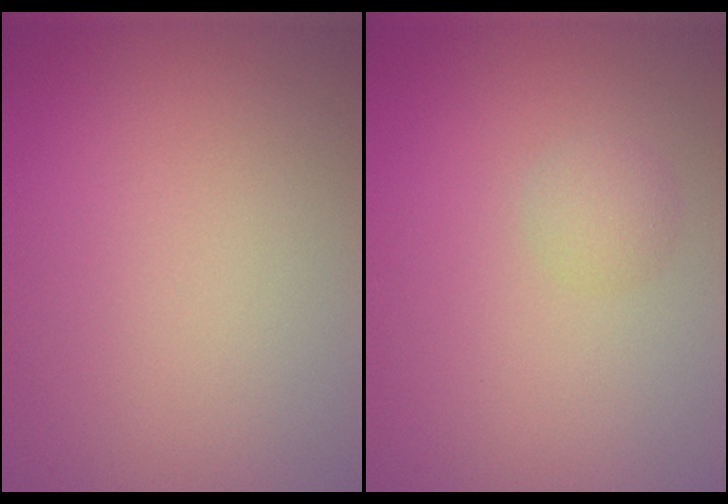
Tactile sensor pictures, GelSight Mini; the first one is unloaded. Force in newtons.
{"total": 1.4, "press": 1.4, "slide": 0.0}